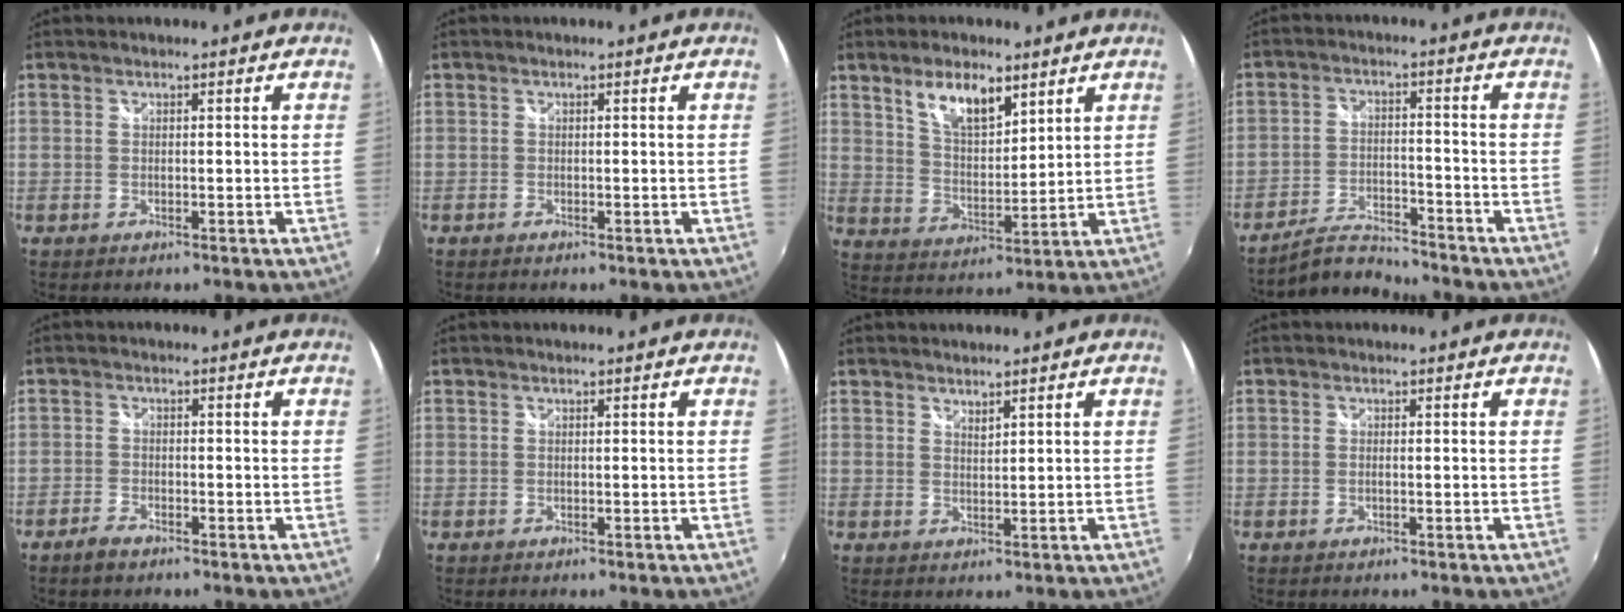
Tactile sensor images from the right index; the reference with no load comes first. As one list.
[{"total": 0.0}, {"total": 9.2, "force": [5.7, 3.9, 6.2], "torque": [-0.106, 0.005, 0.108]}, {"total": 6.8, "force": [-6.6, 1.0, 1.1], "torque": [-0.038, 0.011, -0.120]}, {"total": 2.6, "force": [-2.1, 0.9, 1.1], "torque": [-0.034, 0.001, -0.041]}, {"total": 0.0}, {"total": 1.6, "force": [1.5, 0.3, 0.5], "torque": [-0.006, 0.001, 0.026]}, {"total": 0.8, "force": [-0.2, 0.0, 0.8], "torque": [-0.016, 0.000, -0.006]}]